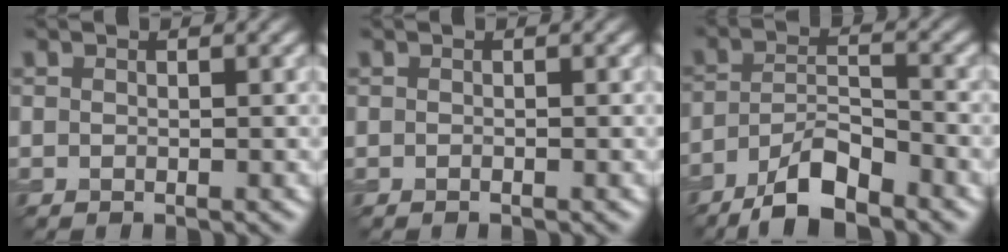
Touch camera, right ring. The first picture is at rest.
{"total": 0.0}
{"total": 6.4, "force": [-4.8, 1.8, 3.9], "torque": [-0.067, 0.003, -0.090]}